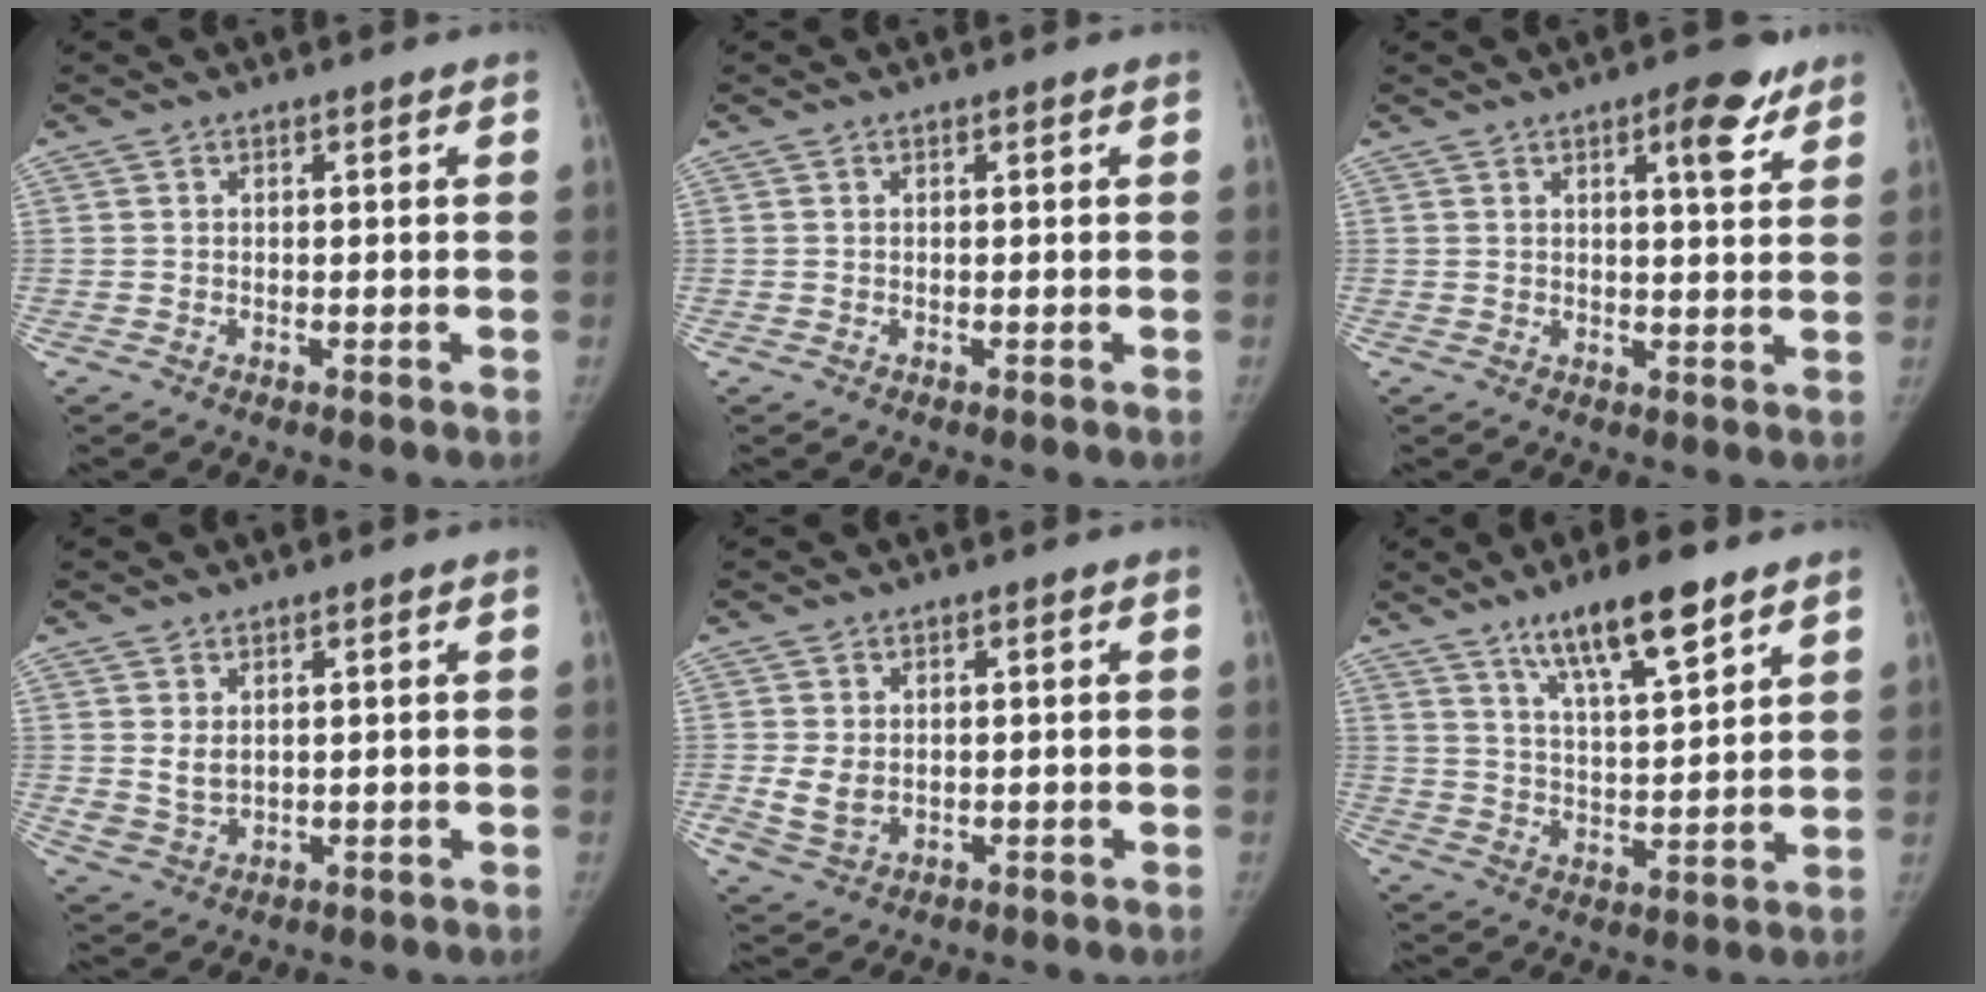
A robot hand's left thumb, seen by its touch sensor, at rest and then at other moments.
{"total": 0.0}
{"total": 6.3, "force": [3.6, 1.9, 4.8], "torque": [-0.052, -0.016, 0.043]}
{"total": 3.2, "force": [1.0, 2.2, 2.1], "torque": [-0.036, -0.013, 0.030]}
{"total": 3.7, "force": [-0.1, 2.9, 2.3], "torque": [-0.038, -0.009, 0.011]}
{"total": 12.1, "force": [8.0, 2.5, 8.7], "torque": [-0.137, -0.040, 0.141]}